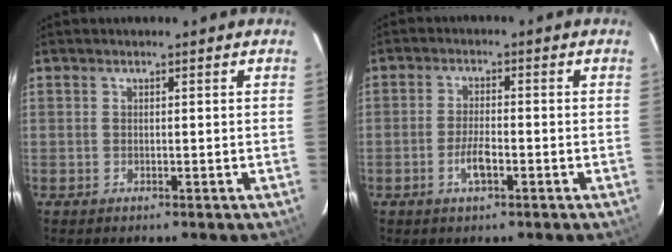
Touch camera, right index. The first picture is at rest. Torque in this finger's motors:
{"motor_torque": [0.74, -0.04, 0.34, 0.06]}